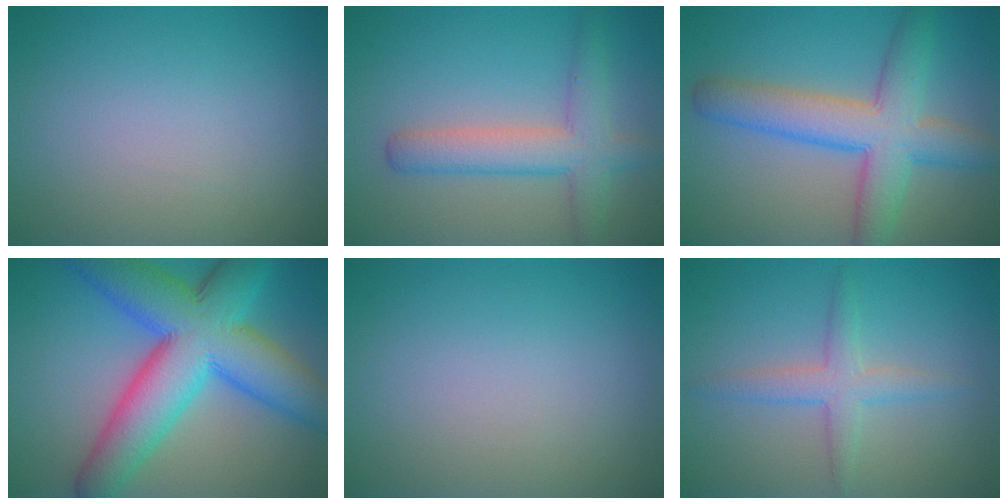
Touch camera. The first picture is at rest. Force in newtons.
{"total": 4.5, "press": 4.5, "slide": 0.2}
{"total": 7.3, "press": 7.3, "slide": 0.1}
{"total": 12.6, "press": 12.6, "slide": 0.2}
{"total": 0.0}
{"total": 2.8, "press": 2.8, "slide": 0.0}